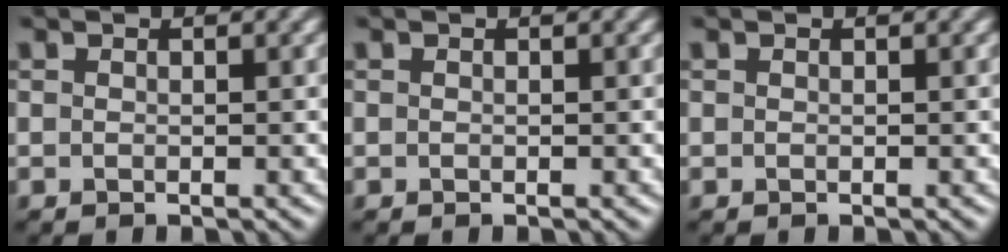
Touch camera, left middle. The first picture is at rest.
{"total": 0.0}
{"total": 0.0}